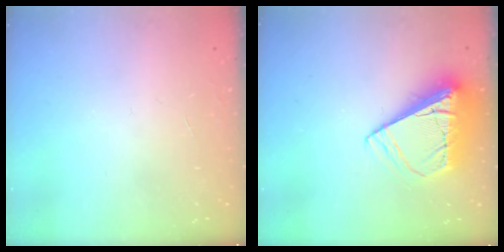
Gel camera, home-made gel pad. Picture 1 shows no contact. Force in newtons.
{"total": 11.2, "press": 11.1, "slide": 1.4}